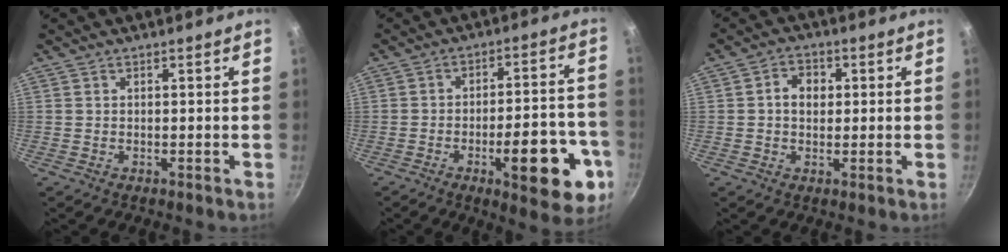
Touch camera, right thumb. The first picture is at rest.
{"total": 17.3, "force": [-6.8, 6.2, 14.6], "torque": [-0.153, 0.033, -0.087]}
{"total": 4.9, "force": [0.6, 3.8, 3.0], "torque": [-0.028, 0.007, 0.003]}